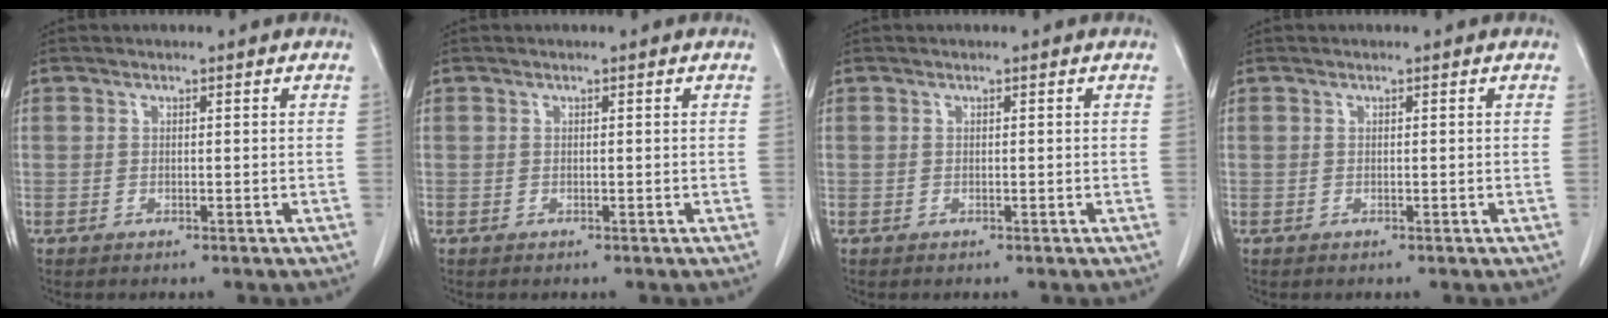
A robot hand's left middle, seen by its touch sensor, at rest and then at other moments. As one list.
[{"total": 0.0}, {"total": 0.0}, {"total": 0.0}]